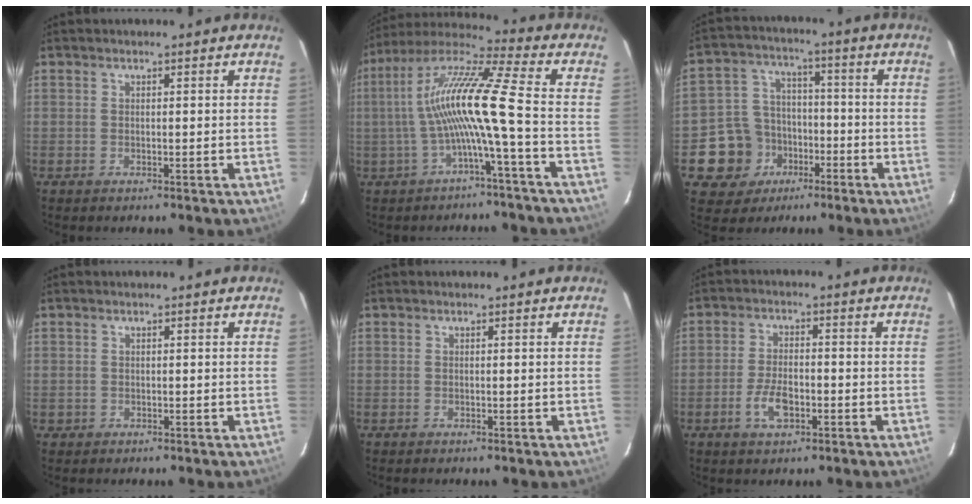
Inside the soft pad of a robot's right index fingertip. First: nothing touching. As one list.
[{"total": 13.2, "force": [-2.5, -0.9, 12.9], "torque": [-0.243, 0.011, -0.048]}, {"total": 11.6, "force": [-5.2, 10.1, 2.6], "torque": [-0.083, 0.035, -0.073]}, {"total": 0.8, "force": [-0.1, 0.8, 0.0], "torque": [0.001, 0.002, 0.000]}, {"total": 0.0}, {"total": 5.8, "force": [-2.5, 2.8, 4.5], "torque": [-0.097, 0.000, -0.045]}]